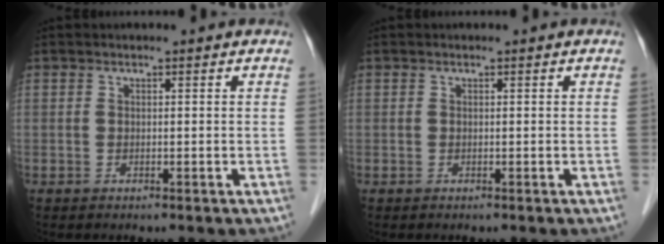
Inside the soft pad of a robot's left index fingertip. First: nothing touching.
{"total": 0.0}